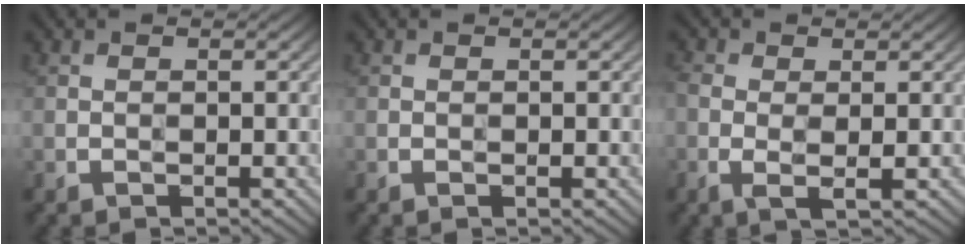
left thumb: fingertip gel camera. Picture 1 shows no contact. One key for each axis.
{"total": 0.0}
{"total": 3.5, "fx": -0.2, "fy": 1.5, "fz": 3.2, "tx": -0.085, "ty": -0.004, "tz": -0.008}